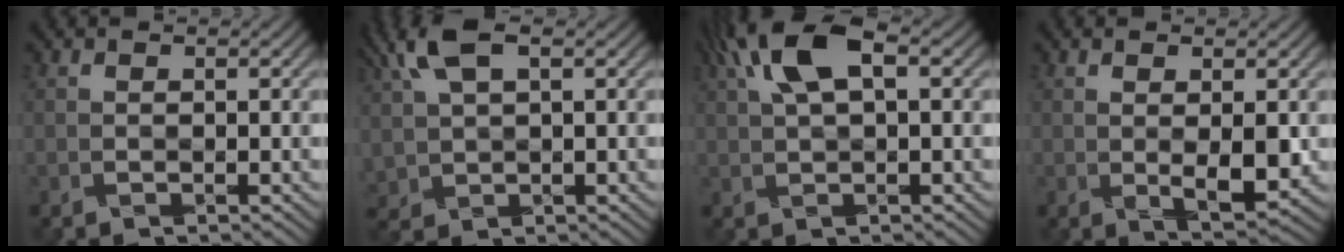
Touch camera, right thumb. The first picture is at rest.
{"total": 7.5, "force": [3.6, 3.6, 5.6], "torque": [-0.143, 0.017, 0.073]}
{"total": 7.9, "force": [3.0, 3.0, 6.6], "torque": [-0.130, 0.022, 0.050]}
{"total": 3.6, "force": [0.3, 0.8, 3.5], "torque": [-0.066, -0.006, 0.015]}